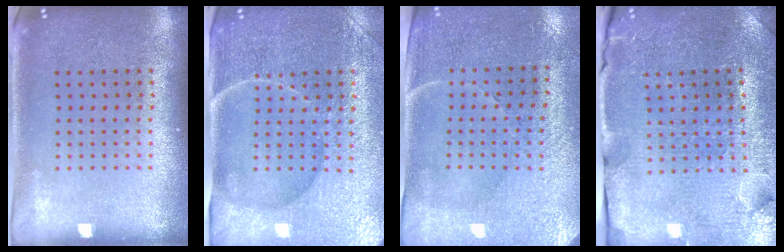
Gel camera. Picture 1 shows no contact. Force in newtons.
{"total": 4.7, "press": 4.3, "slide": 1.9}
{"total": 3.2, "press": 2.9, "slide": 1.3}
{"total": 3.6, "press": 3.6, "slide": 0.4}